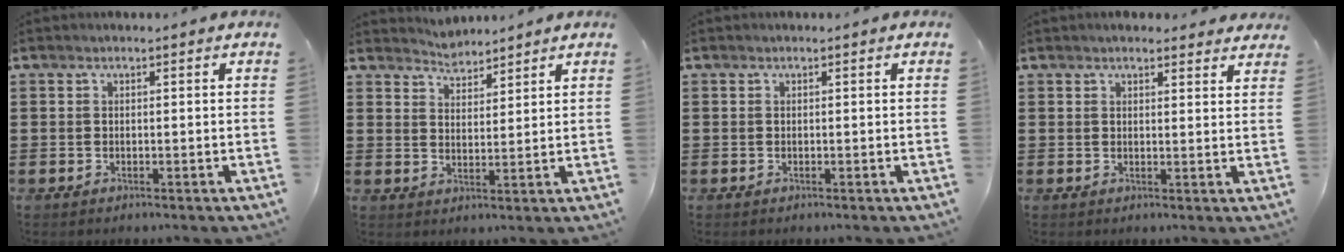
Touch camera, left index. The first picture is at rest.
{"total": 3.1, "force": [3.0, 0.4, -0.7], "torque": [0.001, -0.009, 0.057]}
{"total": 0.0}
{"total": 2.4, "force": [2.3, 0.5, 0.5], "torque": [-0.015, 0.000, 0.044]}